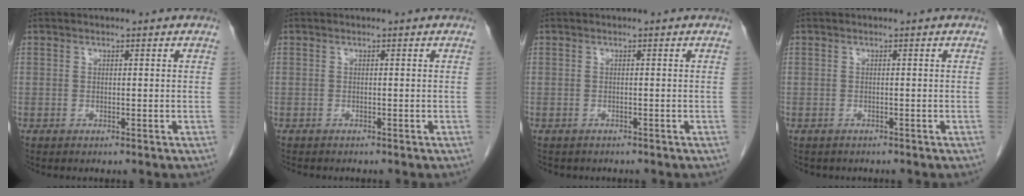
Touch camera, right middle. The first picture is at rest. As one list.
[{"total": 2.1, "force": [-1.9, 0.7, 0.8], "torque": [-0.017, -0.005, -0.021]}, {"total": 2.4, "force": [-2.0, 1.1, 0.6], "torque": [-0.015, -0.002, -0.024]}, {"total": 1.9, "force": [-1.6, 1.0, 0.4], "torque": [-0.014, -0.002, -0.019]}]